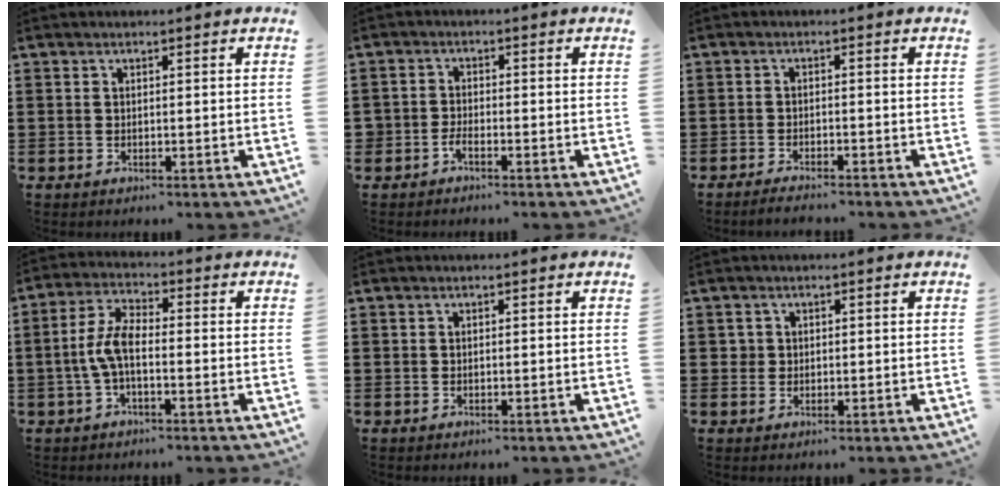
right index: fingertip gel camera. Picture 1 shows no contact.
{"total": 1.8, "force": [-1.6, 0.6, 0.6], "torque": [-0.016, -0.002, -0.032]}
{"total": 2.0, "force": [-2.0, -0.1, 0.3], "torque": [-0.008, -0.002, -0.039]}
{"total": 5.8, "force": [-1.3, 2.1, 5.3], "torque": [-0.128, -0.005, -0.033]}
{"total": 0.0}
{"total": 1.3, "force": [0.4, 1.2, 0.3], "torque": [-0.010, 0.007, 0.009]}